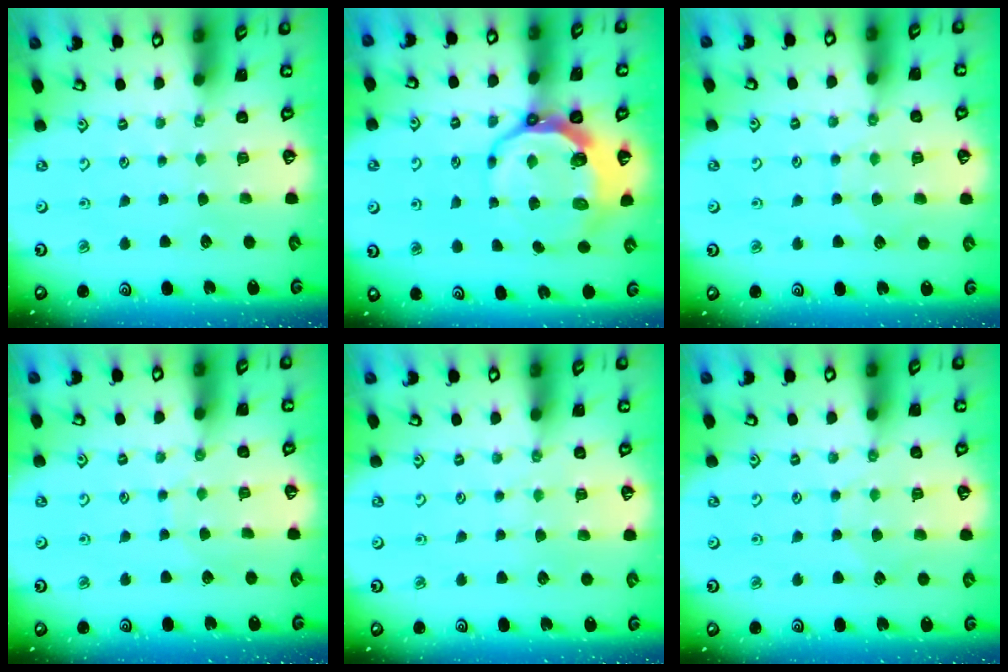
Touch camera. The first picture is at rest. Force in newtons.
{"total": 9.6, "press": 8.6, "slide": 4.3}
{"total": 6.0, "press": 6.0, "slide": 0.6}
{"total": 4.4, "press": 4.4, "slide": 0.4}
{"total": 4.4, "press": 4.4, "slide": 0.5}
{"total": 6.0, "press": 6.0, "slide": 0.6}